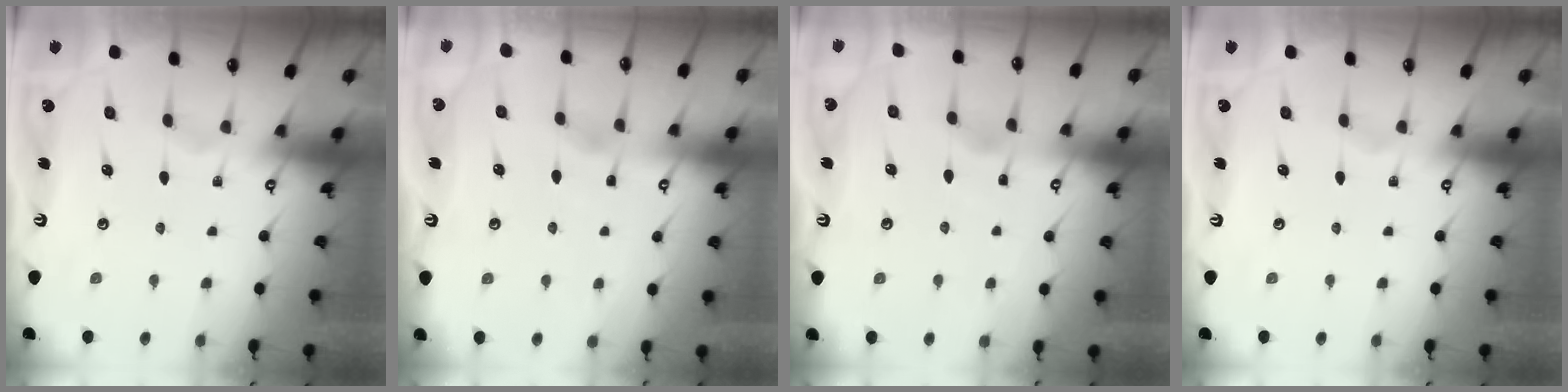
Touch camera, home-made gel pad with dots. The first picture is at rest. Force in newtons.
{"total": 1.9, "press": 1.9, "slide": 0.4}
{"total": 2.7, "press": 2.7, "slide": 0.3}
{"total": 0.0}